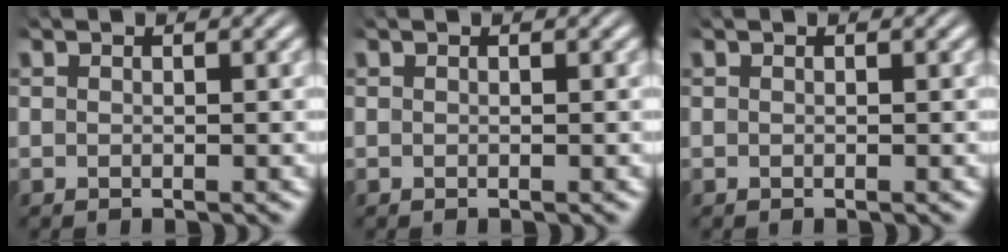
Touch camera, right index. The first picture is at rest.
{"total": 0.0}
{"total": 0.0}